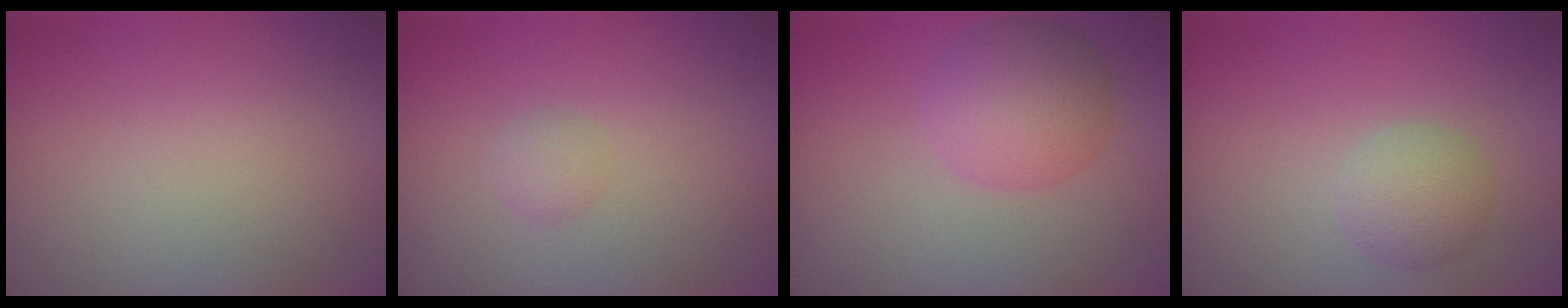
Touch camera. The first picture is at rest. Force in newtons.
{"total": 1.0, "press": 1.0, "slide": 0.1}
{"total": 4.6, "press": 4.6, "slide": 0.1}
{"total": 2.4, "press": 2.4, "slide": 0.1}